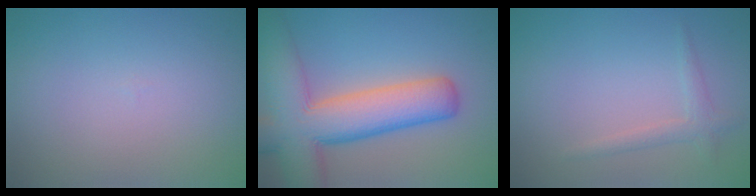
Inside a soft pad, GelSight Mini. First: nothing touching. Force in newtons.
{"total": 10.5, "press": 10.4, "slide": 0.6}
{"total": 1.5, "press": 1.5, "slide": 0.0}